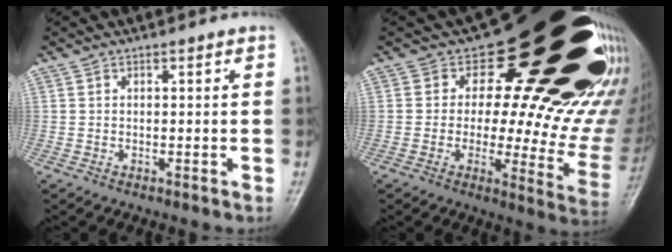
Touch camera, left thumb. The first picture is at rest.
{"total": 31.8, "force": [16.9, 14.2, 22.9], "torque": [-0.195, -0.072, 0.223]}